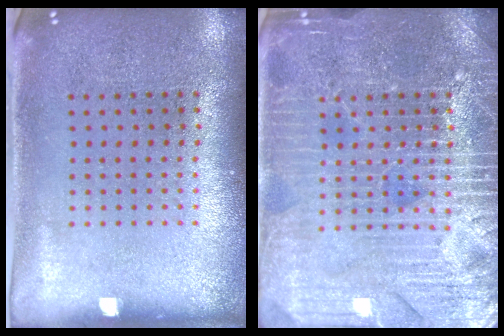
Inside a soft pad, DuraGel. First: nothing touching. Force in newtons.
{"total": 4.4, "press": 4.3, "slide": 0.5}